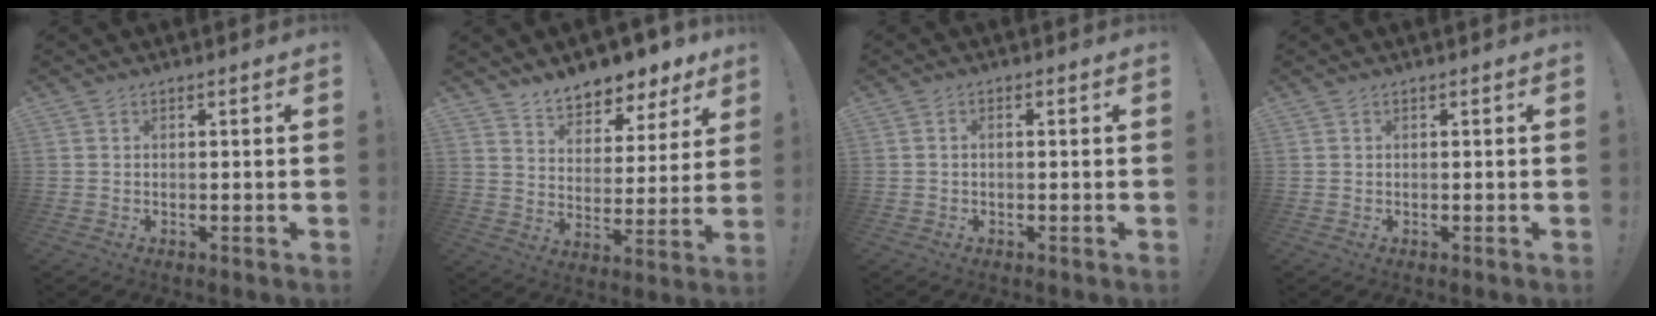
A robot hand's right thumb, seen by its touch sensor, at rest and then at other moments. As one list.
[{"total": 9.1, "force": [8.3, 3.3, 2.0], "torque": [-0.040, -0.072, 0.151]}, {"total": 0.9, "force": [-0.3, 0.4, 0.8], "torque": [-0.015, 0.002, -0.005]}, {"total": 0.0}]